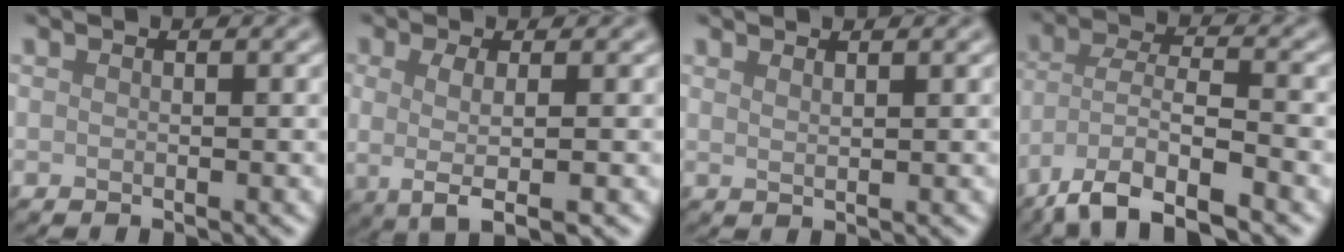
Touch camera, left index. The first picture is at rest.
{"total": 3.4, "force": [-0.3, 0.9, 3.2], "torque": [-0.056, -0.004, -0.007]}
{"total": 1.1, "force": [0.8, 0.3, 0.6], "torque": [-0.006, -0.001, 0.012]}
{"total": 8.1, "force": [-5.2, 2.5, 5.7], "torque": [-0.103, -0.002, -0.102]}